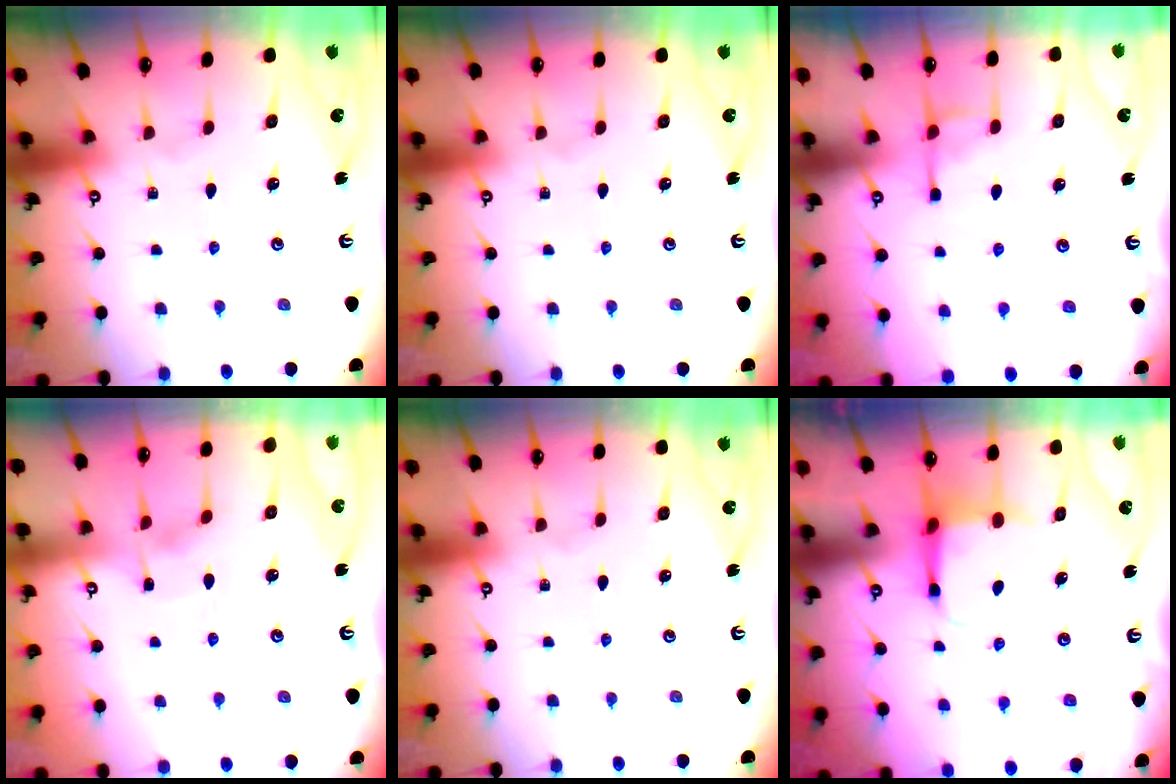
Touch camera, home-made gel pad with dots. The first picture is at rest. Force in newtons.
{"total": 0.0}
{"total": 5.1, "press": 5.1, "slide": 0.5}
{"total": 2.7, "press": 2.7, "slide": 0.3}
{"total": 0.0}
{"total": 5.1, "press": 5.0, "slide": 0.7}